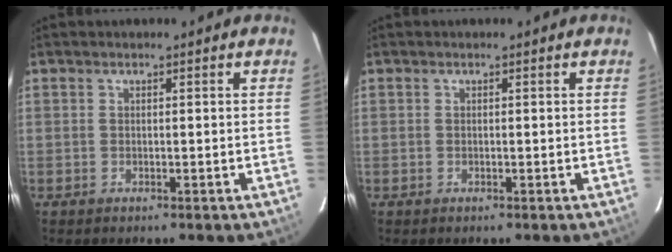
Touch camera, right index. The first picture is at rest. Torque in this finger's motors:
{"motor_torque": [-0.03, -0.04, 0.02, -0.01]}